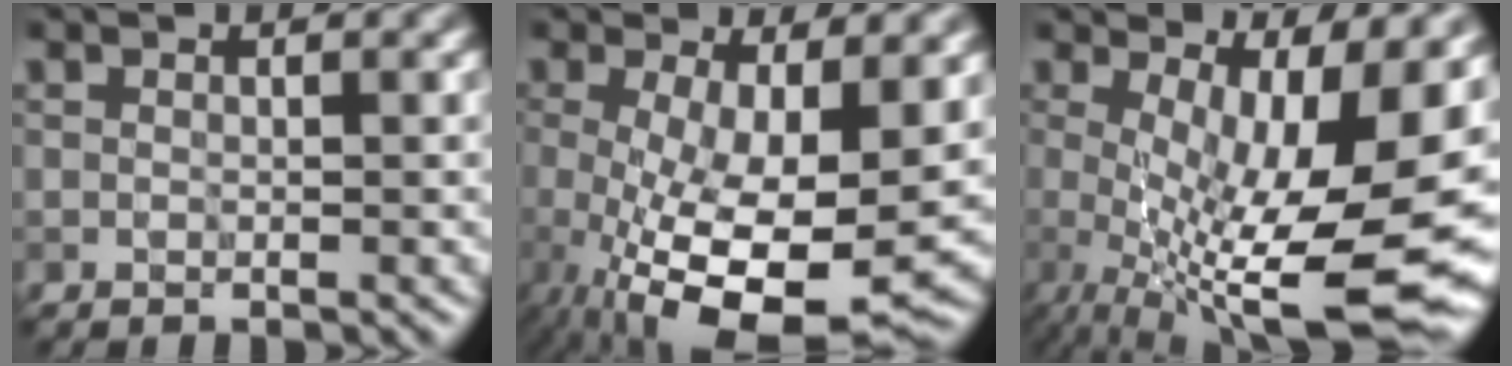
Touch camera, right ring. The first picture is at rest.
{"total": 12.0, "force": [-3.0, 4.0, 10.8], "torque": [-0.180, -0.025, -0.043]}
{"total": 16.1, "force": [-1.4, 5.3, 15.2], "torque": [-0.208, -0.020, -0.004]}